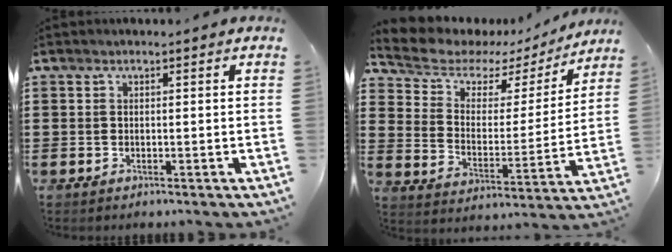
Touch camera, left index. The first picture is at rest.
{"total": 5.3, "force": [4.2, 3.0, 1.1], "torque": [-0.057, -0.023, 0.068]}